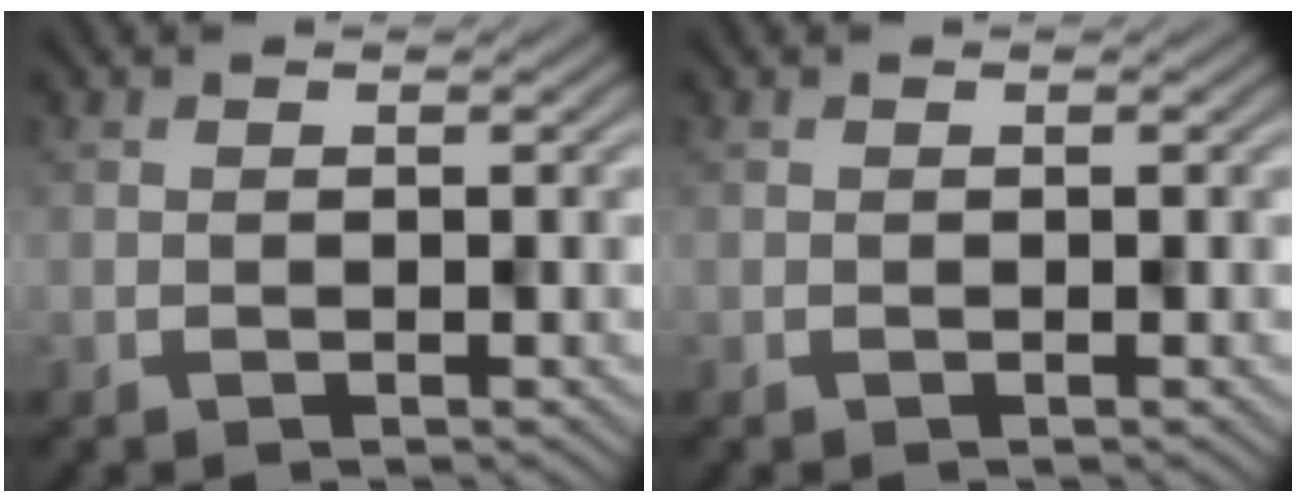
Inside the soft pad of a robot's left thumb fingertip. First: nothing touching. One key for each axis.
{"total": 0.0}